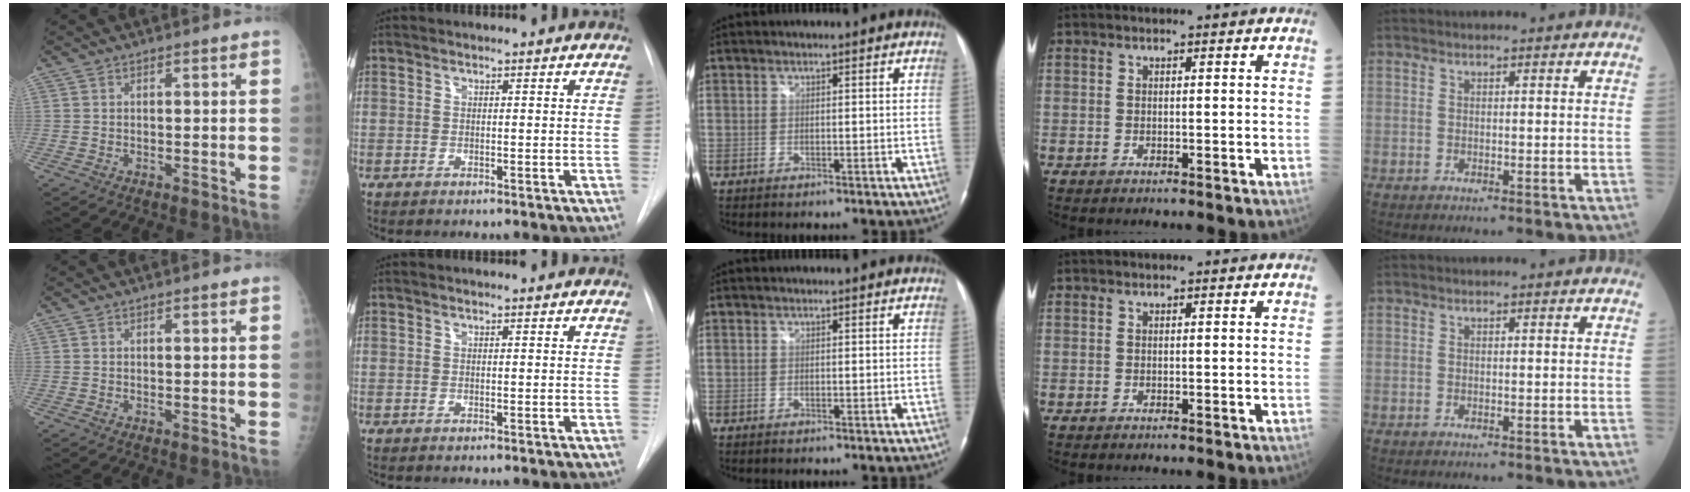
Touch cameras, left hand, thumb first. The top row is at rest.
{}